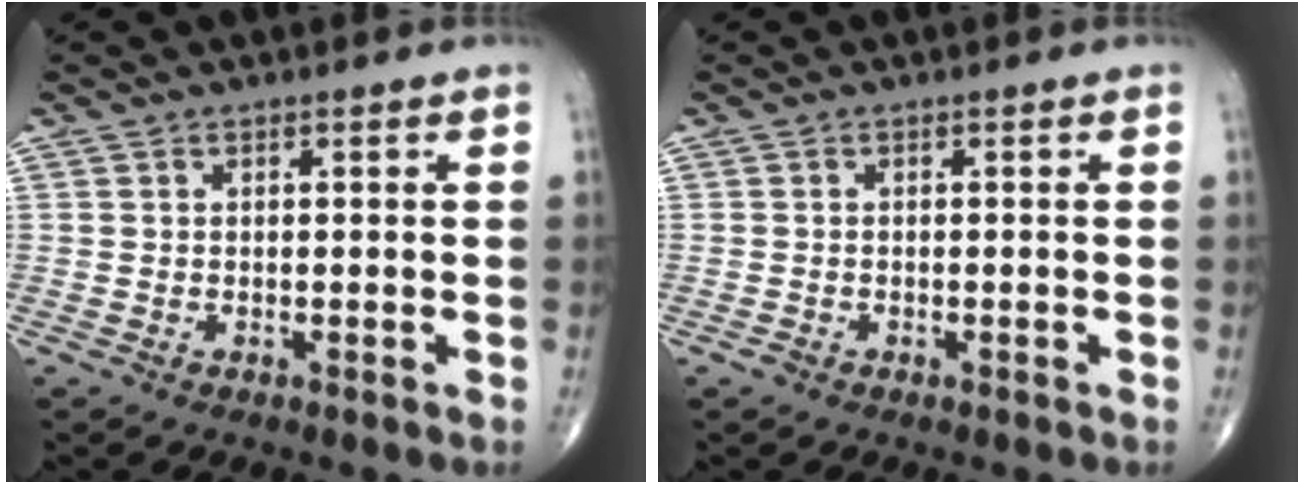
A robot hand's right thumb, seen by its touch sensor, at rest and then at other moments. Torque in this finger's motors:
{"motor_torque": [0.25, 0.05, -0.15, -0.03, -0.06]}